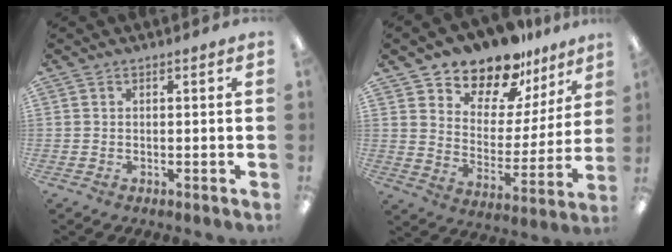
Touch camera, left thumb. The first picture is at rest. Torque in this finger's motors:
{"motor_torque": [1.13, 1.36, 1.33, -1.44, 0.12]}